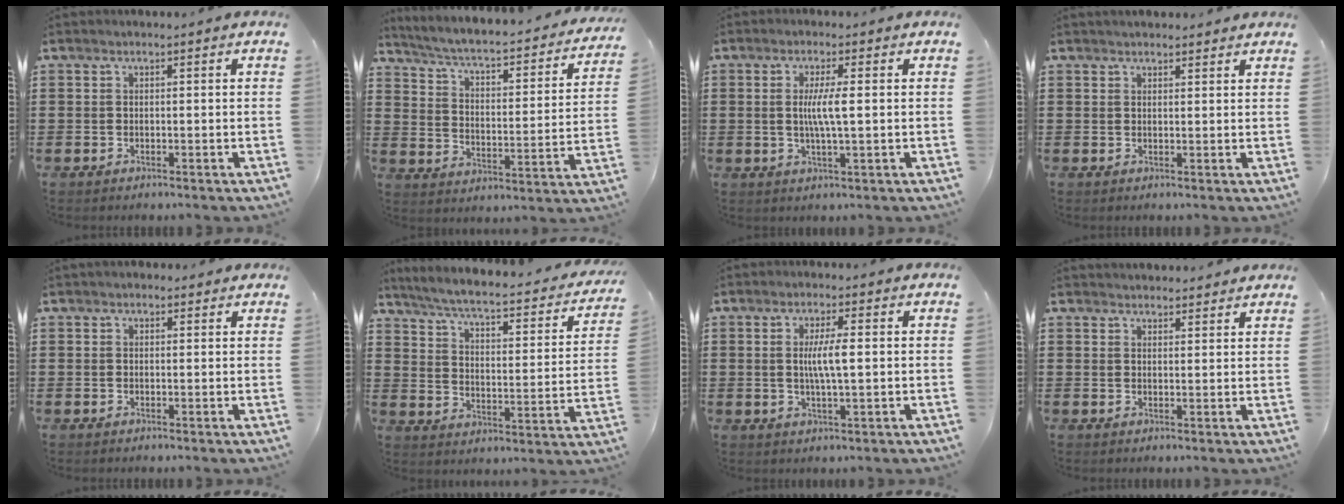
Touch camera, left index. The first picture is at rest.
{"total": 3.5, "force": [2.7, 0.3, 2.1], "torque": [-0.059, -0.031, 0.034]}
{"total": 4.4, "force": [0.3, 0.4, 4.4], "torque": [-0.090, -0.006, -0.001]}
{"total": 1.7, "force": [1.6, 0.4, 0.2], "torque": [-0.007, 0.002, 0.032]}
{"total": 1.2, "force": [0.9, 0.7, 0.4], "torque": [-0.001, 0.004, 0.015]}
{"total": 4.4, "force": [3.6, 0.1, 2.6], "torque": [-0.070, -0.033, 0.050]}
{"total": 4.6, "force": [0.4, 0.7, 4.6], "torque": [-0.086, 0.001, 0.004]}
{"total": 2.2, "force": [2.2, 0.3, -0.1], "torque": [-0.004, -0.002, 0.042]}